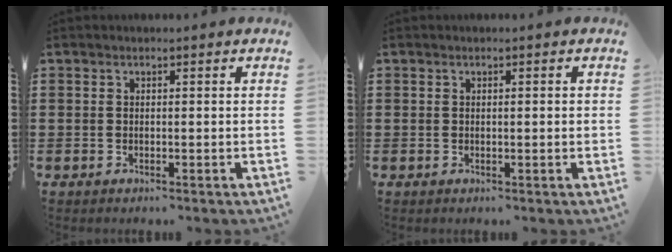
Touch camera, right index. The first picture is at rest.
{"total": 0.6, "force": [-0.1, 0.0, 0.6], "torque": [-0.011, -0.003, -0.001]}